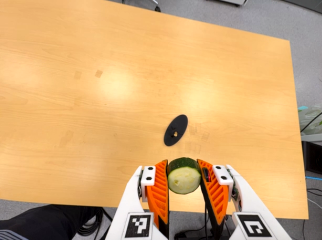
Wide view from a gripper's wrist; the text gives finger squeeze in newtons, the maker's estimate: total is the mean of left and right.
{"total": 12.1, "left": 11.6, "right": 12.6}